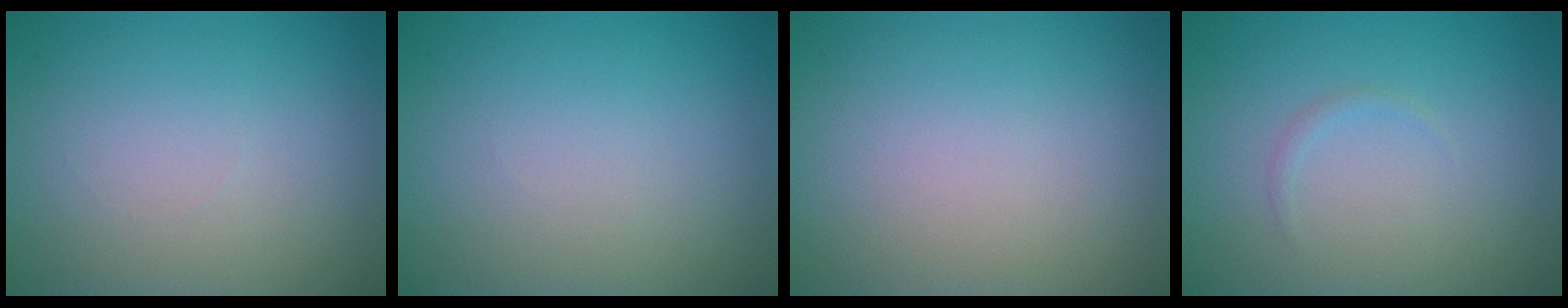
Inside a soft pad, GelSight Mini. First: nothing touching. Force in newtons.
{"total": 0.0}
{"total": 0.0}
{"total": 0.5, "press": 0.5, "slide": 0.0}